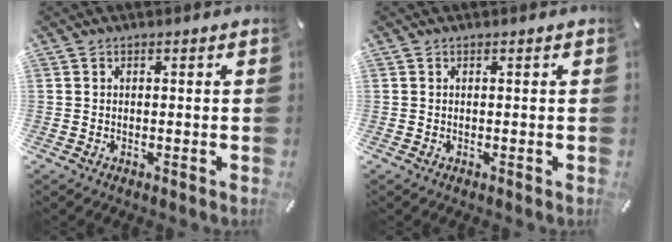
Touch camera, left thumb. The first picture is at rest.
{"total": 0.0}